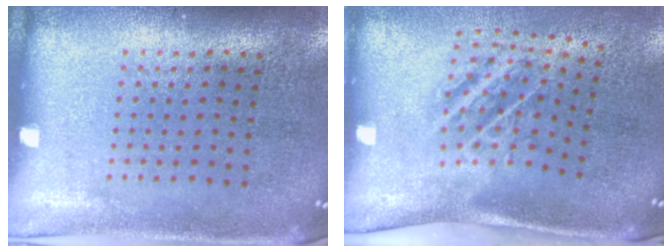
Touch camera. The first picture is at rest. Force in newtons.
{"total": 1.9, "press": 1.1, "slide": 1.6}